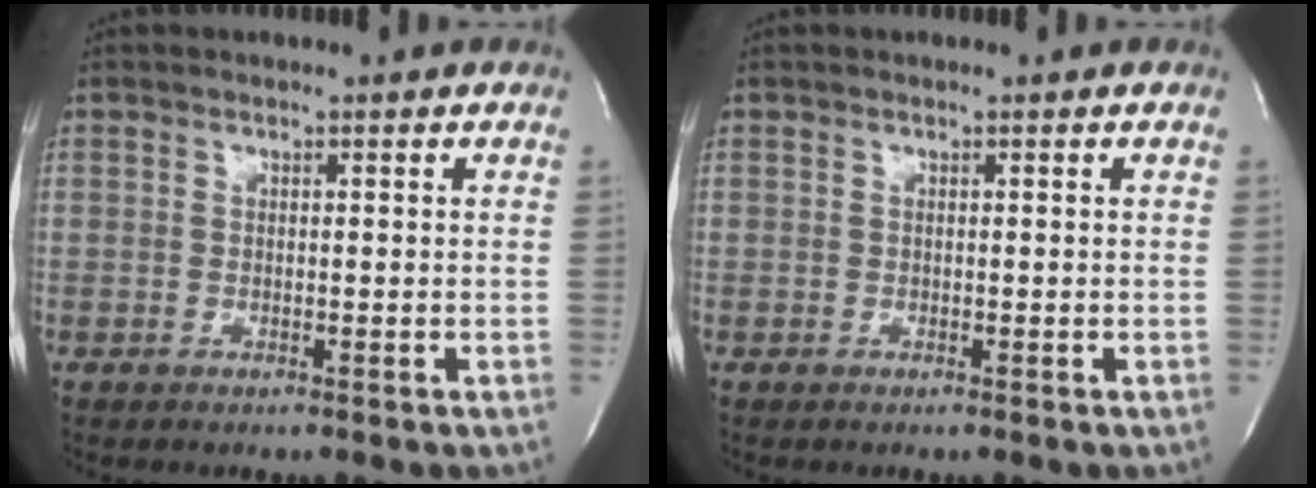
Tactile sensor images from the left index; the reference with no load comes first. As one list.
[{"total": 0.0}]